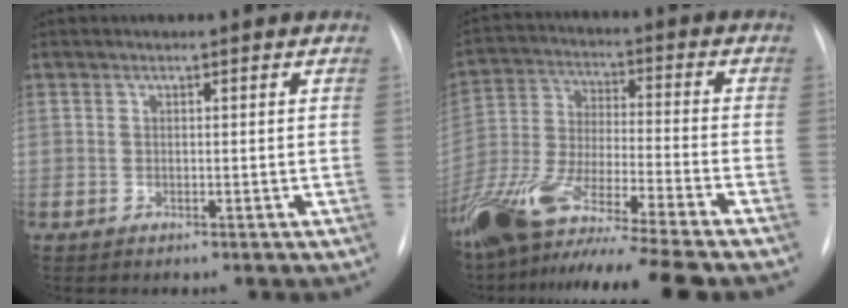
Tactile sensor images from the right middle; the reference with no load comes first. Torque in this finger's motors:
{"motor_torque": [1.09, -1.05, 0.73, 0.20]}